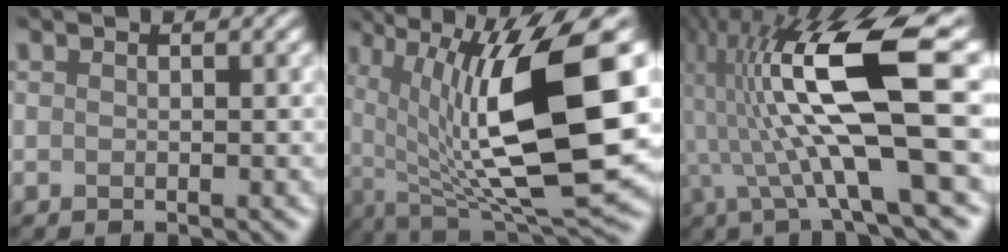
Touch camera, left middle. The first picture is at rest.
{"total": 12.9, "force": [0.7, 4.1, 12.2], "torque": [-0.223, -0.022, 0.023]}
{"total": 12.3, "force": [1.6, 2.3, 12.0], "torque": [-0.242, 0.011, 0.043]}